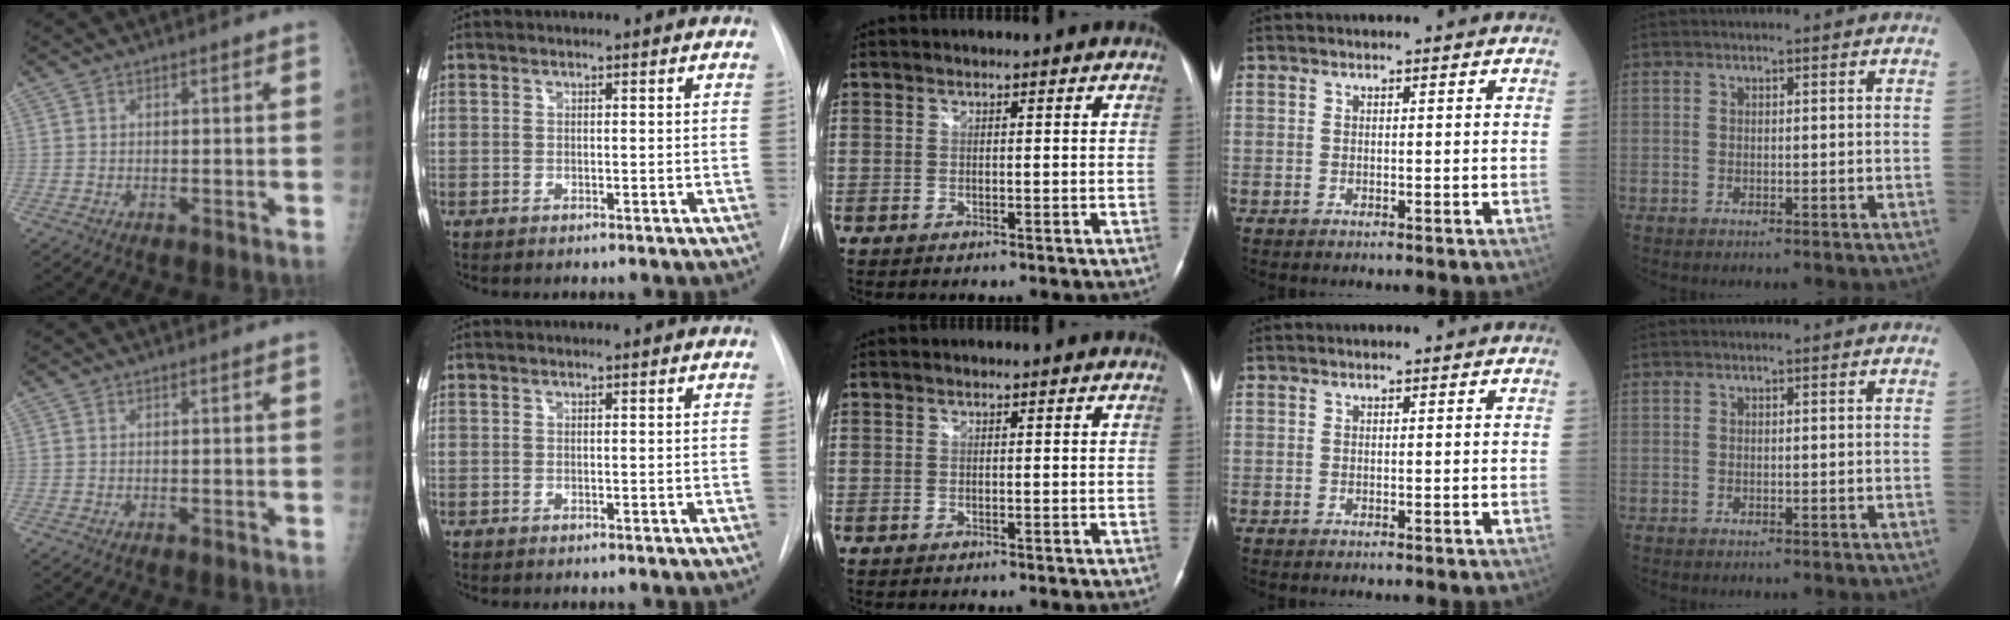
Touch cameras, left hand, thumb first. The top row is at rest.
{}